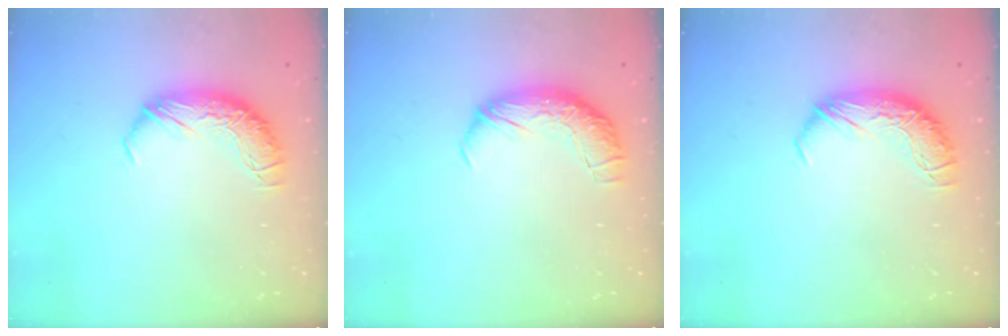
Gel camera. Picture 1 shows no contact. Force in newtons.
{"total": 2.4, "press": 1.1, "slide": 2.2}
{"total": 0.0}